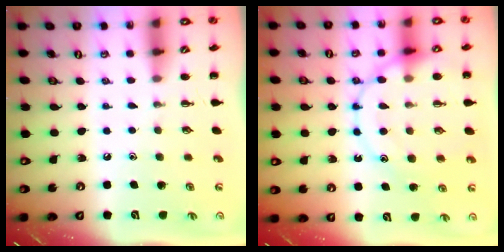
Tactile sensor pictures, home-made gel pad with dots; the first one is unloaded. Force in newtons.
{"total": 17.0, "press": 16.9, "slide": 1.9}